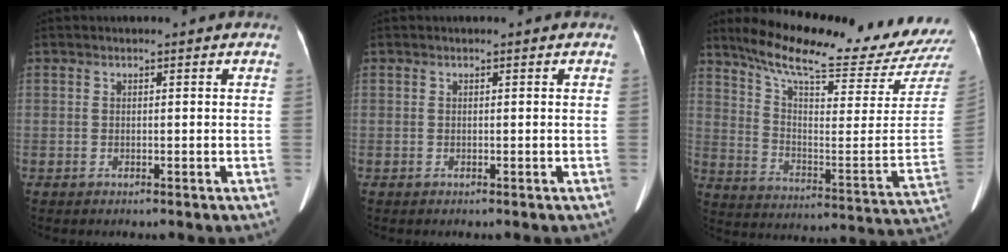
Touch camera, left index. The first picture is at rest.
{"total": 0.0}
{"total": 24.4, "force": [22.3, 0.4, 9.9], "torque": [-0.162, -0.102, 0.304]}